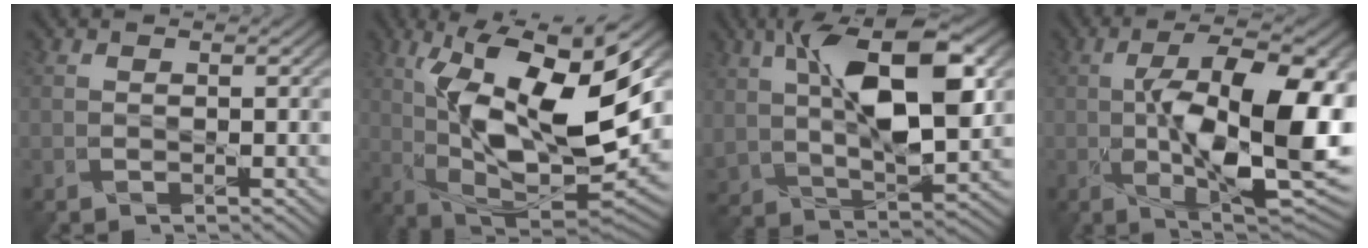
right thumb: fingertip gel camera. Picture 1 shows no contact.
{"total": 14.9, "force": [3.4, 6.3, 13.1], "torque": [-0.242, -0.008, 0.068]}
{"total": 11.9, "force": [3.6, 5.6, 9.8], "torque": [-0.181, 0.000, 0.072]}
{"total": 15.5, "force": [-0.9, 7.0, 13.8], "torque": [-0.216, -0.010, -0.005]}